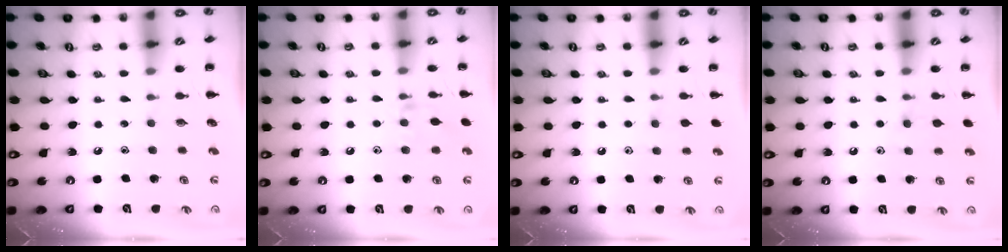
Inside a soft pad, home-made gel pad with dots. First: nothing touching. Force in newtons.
{"total": 7.1, "press": 7.0, "slide": 1.3}
{"total": 2.3, "press": 2.0, "slide": 1.1}
{"total": 5.0, "press": 4.7, "slide": 1.7}